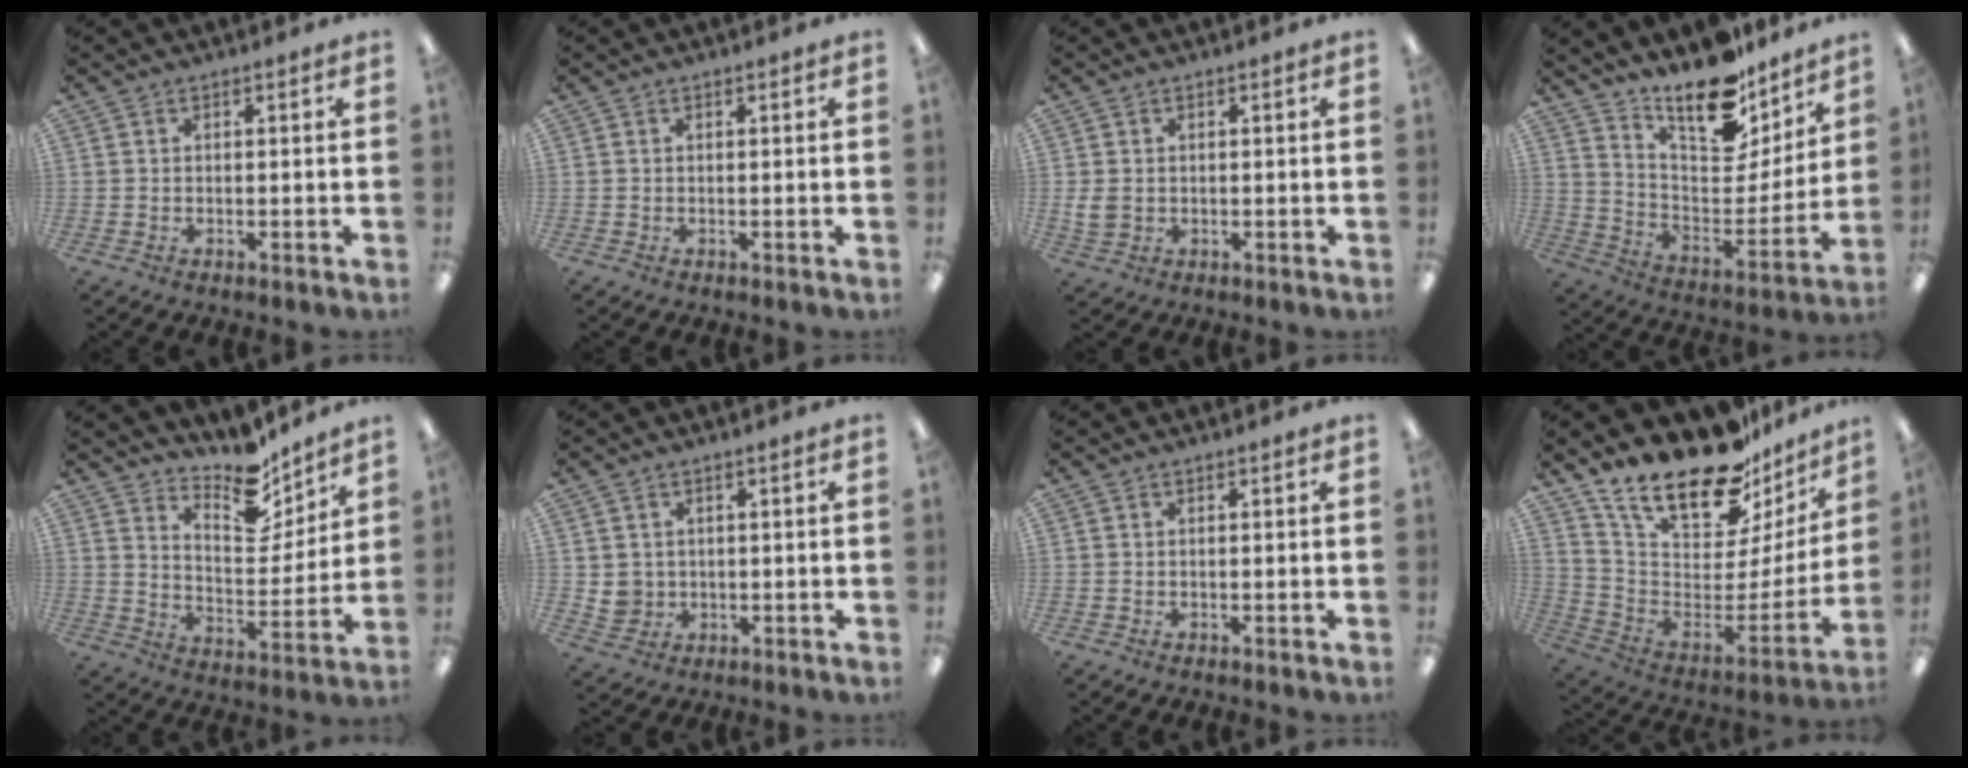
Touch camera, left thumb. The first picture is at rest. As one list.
[{"total": 0.0}, {"total": 3.1, "force": [0.6, 2.5, 1.8], "torque": [-0.032, -0.002, 0.009]}, {"total": 17.0, "force": [14.9, 5.7, 6.0], "torque": [-0.098, -0.129, 0.261]}, {"total": 11.9, "force": [10.4, 4.4, 3.7], "torque": [-0.051, -0.093, 0.186]}, {"total": 3.7, "force": [1.3, 3.4, 0.4], "torque": [-0.007, 0.000, 0.025]}, {"total": 0.0}, {"total": 21.9, "force": [17.8, 7.6, 10.2], "torque": [-0.176, -0.136, 0.311]}]